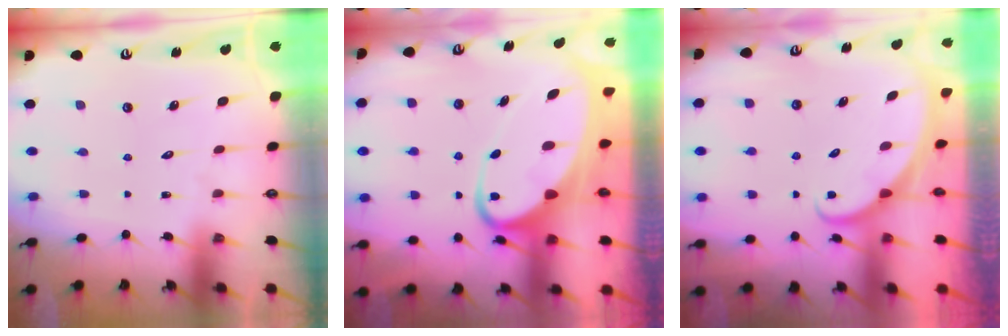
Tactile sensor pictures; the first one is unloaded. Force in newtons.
{"total": 9.2, "press": 9.1, "slide": 0.8}
{"total": 1.6, "press": 1.6, "slide": 0.0}